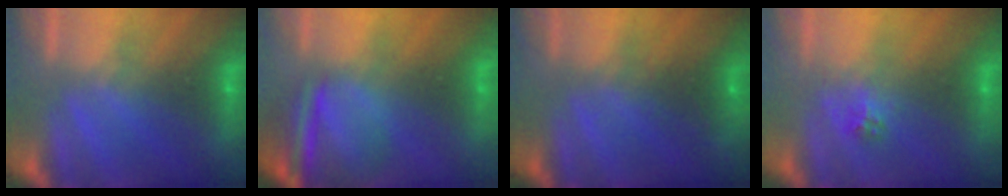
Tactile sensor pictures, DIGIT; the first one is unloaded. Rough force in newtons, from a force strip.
{"total": 7.1}
{"total": 7.3}
{"total": 2.2}